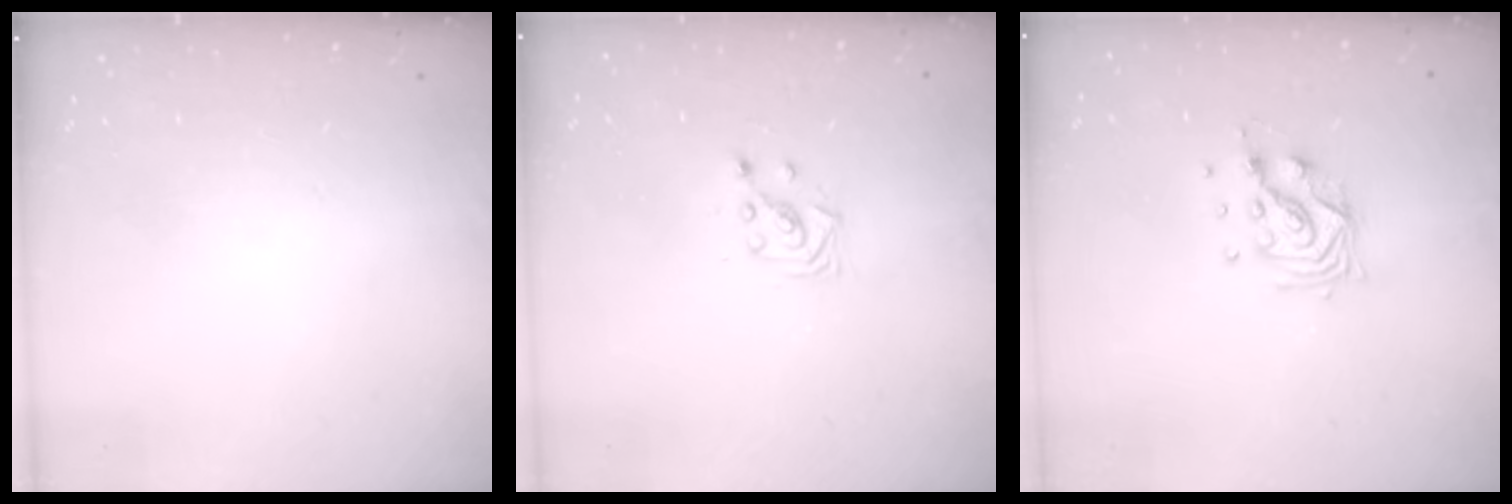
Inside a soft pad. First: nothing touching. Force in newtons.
{"total": 3.7, "press": 3.7, "slide": 0.1}
{"total": 10.0, "press": 9.9, "slide": 1.2}